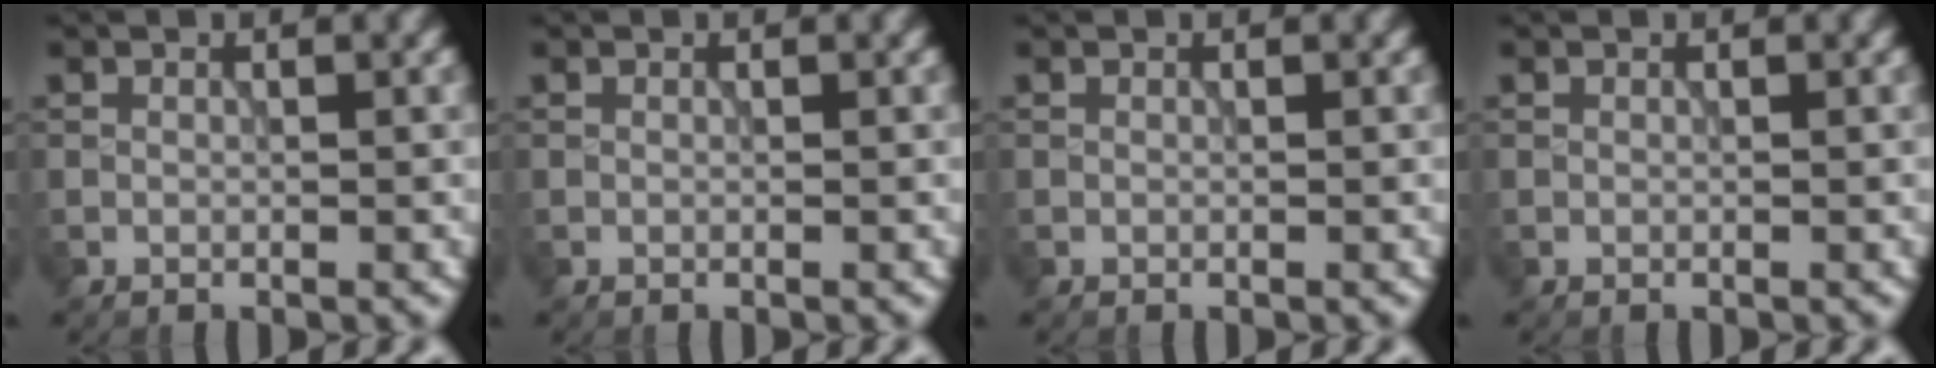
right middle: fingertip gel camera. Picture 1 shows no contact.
{"total": 0.0}
{"total": 0.0}
{"total": 0.0}